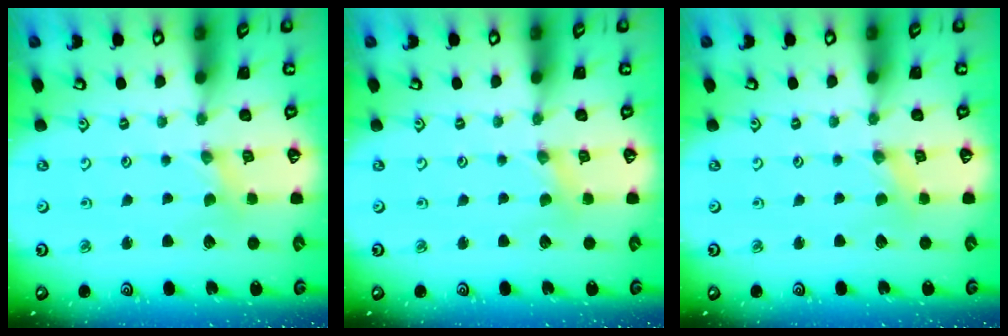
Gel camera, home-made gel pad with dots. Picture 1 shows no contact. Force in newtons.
{"total": 1.0, "press": 1.0, "slide": 0.2}
{"total": 0.0}